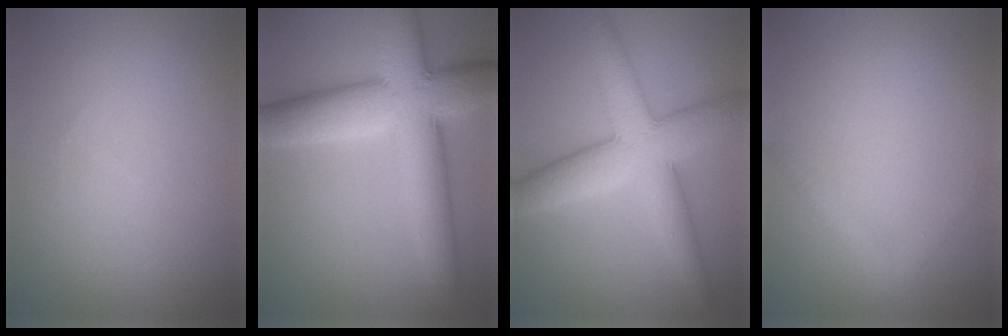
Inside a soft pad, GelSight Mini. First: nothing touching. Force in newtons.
{"total": 10.8, "press": 10.8, "slide": 0.3}
{"total": 7.7, "press": 7.7, "slide": 0.3}
{"total": 1.8, "press": 1.8, "slide": 0.1}